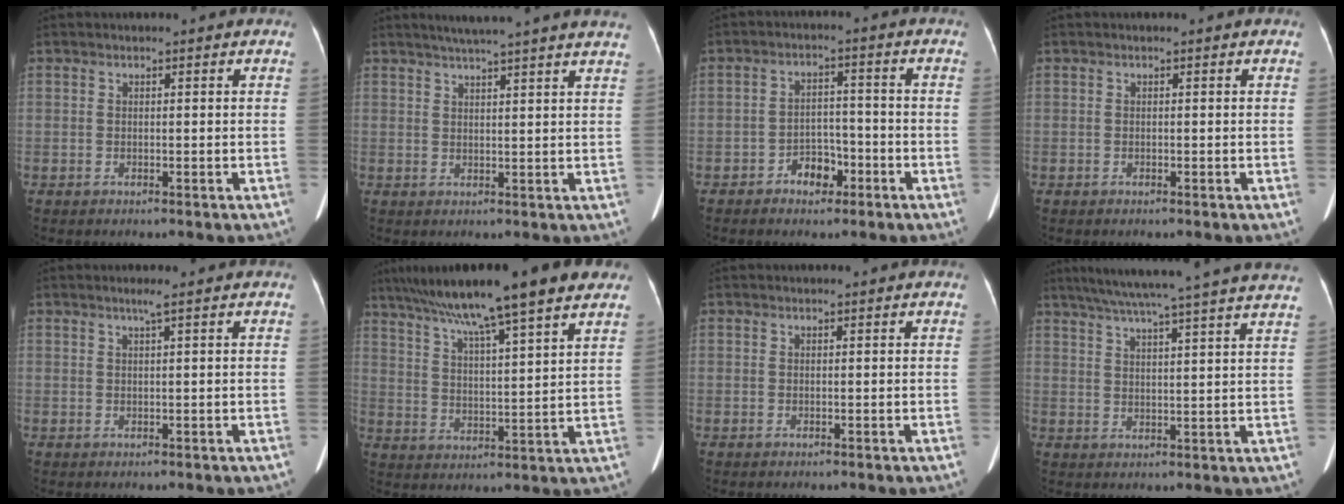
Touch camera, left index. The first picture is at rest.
{"total": 13.6, "force": [11.8, -0.7, 6.8], "torque": [-0.108, 0.014, 0.142]}
{"total": 4.6, "force": [-2.8, 2.8, 2.3], "torque": [-0.036, 0.017, -0.043]}
{"total": 0.0}
{"total": 1.0, "force": [0.5, -0.3, 0.8], "torque": [-0.023, -0.001, 0.016]}
{"total": 18.1, "force": [13.6, 0.6, 11.9], "torque": [-0.195, 0.037, 0.205]}
{"total": 0.0}
{"total": 23.8, "force": [20.9, -0.8, 11.4], "torque": [-0.188, -0.001, 0.268]}